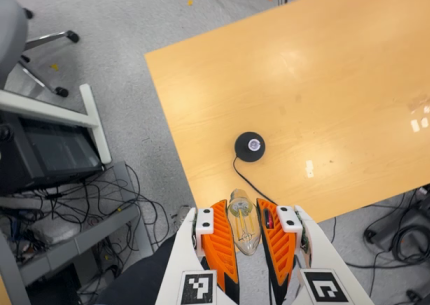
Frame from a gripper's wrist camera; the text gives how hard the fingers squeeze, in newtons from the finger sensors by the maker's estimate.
{"total": 21.9, "left": 24.3, "right": 19.5}